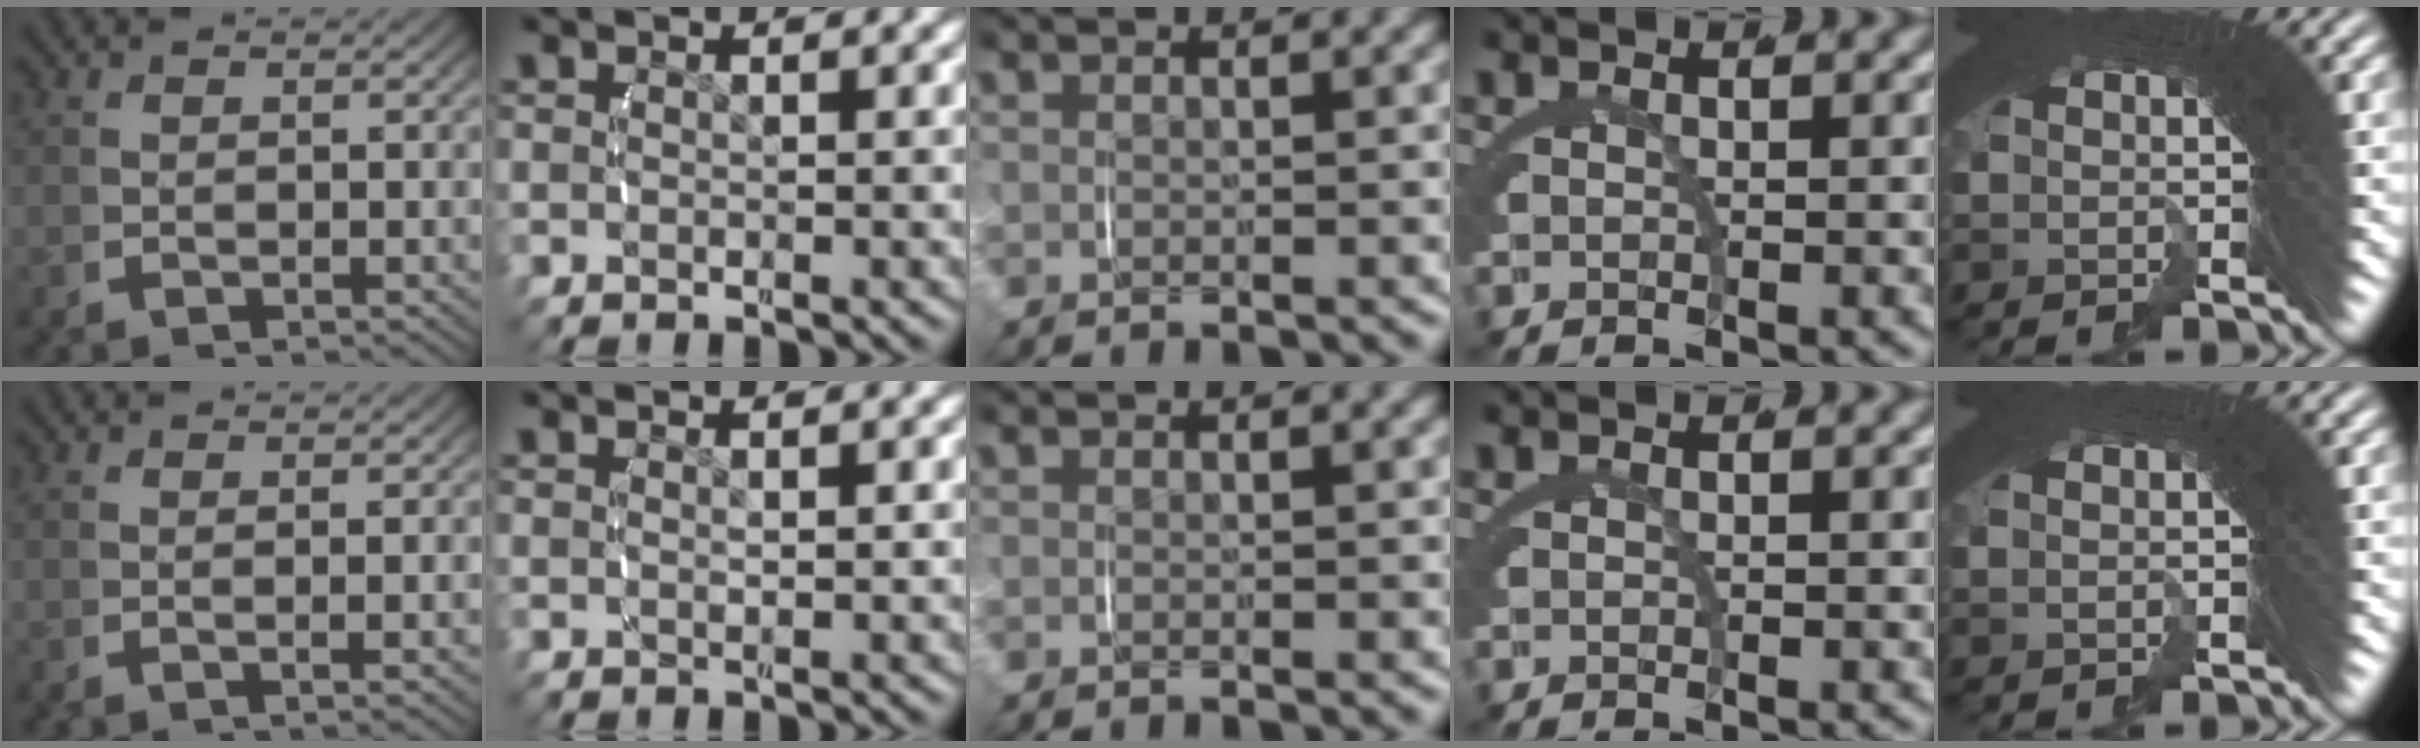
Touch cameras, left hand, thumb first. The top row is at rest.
{"thumb": {"total": 1.0, "force": [0.4, -0.1, 0.9], "torque": [-0.023, 0.001, 0.004]}, "index": {"total": 0.8, "force": [0.3, -0.1, 0.7], "torque": [-0.007, -0.007, 0.014]}, "little": {"total": 1.2, "force": [0.5, -0.5, 0.9], "torque": [-0.005, 0.012, 0.003]}}